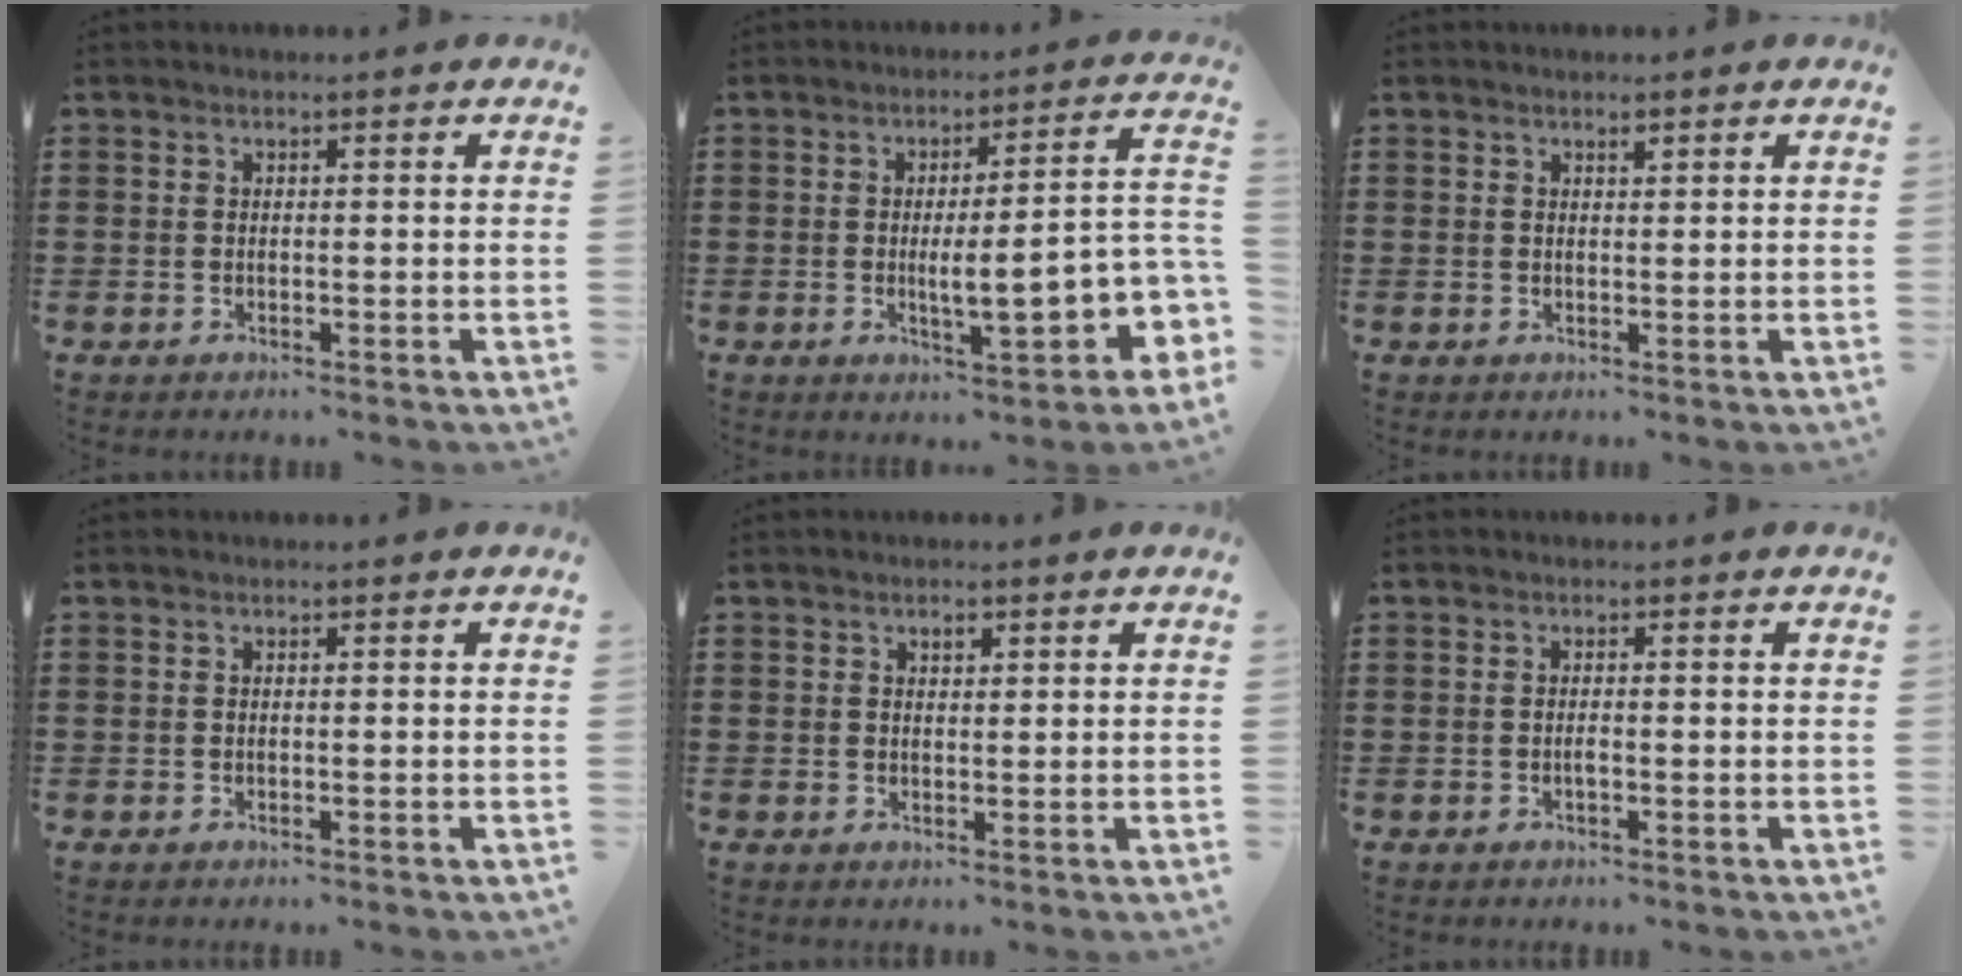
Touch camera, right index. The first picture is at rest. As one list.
[{"total": 9.9, "force": [-2.2, 2.4, 9.3], "torque": [-0.122, -0.015, -0.039]}, {"total": 0.8, "force": [0.6, 0.3, 0.3], "torque": [-0.008, 0.000, 0.012]}, {"total": 0.0}, {"total": 1.1, "force": [0.6, 0.6, 0.6], "torque": [-0.014, 0.004, 0.011]}, {"total": 0.9, "force": [-0.4, 0.0, 0.8], "torque": [-0.017, -0.004, -0.006]}]